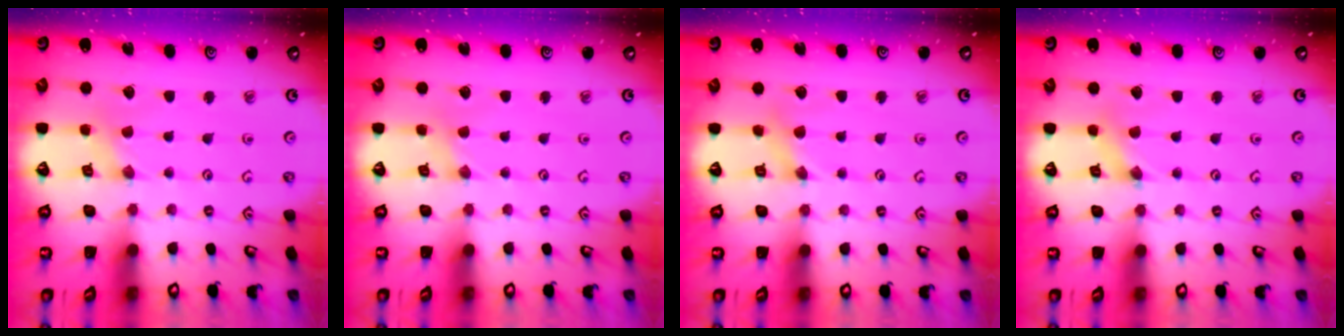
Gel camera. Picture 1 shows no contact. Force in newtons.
{"total": 0.8, "press": 0.8, "slide": 0.2}
{"total": 3.4, "press": 3.4, "slide": 0.3}
{"total": 1.6, "press": 1.6, "slide": 0.3}